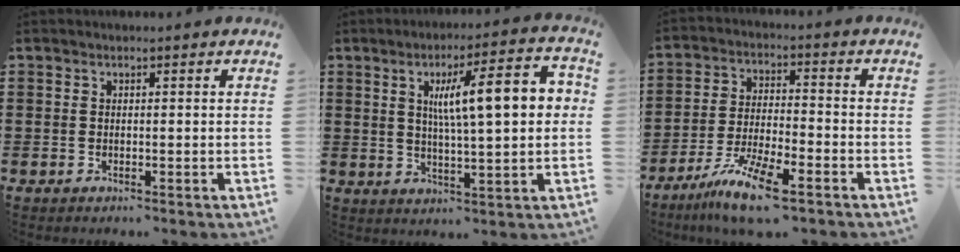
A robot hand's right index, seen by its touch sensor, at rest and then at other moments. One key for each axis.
{"total": 11.7, "fx": 2.7, "fy": 2.5, "fz": 11.1, "tx": -0.193, "ty": 0.008, "tz": 0.037}
{"total": 9.8, "fx": -7.0, "fy": 1.2, "fz": 6.8, "tx": -0.153, "ty": -0.007, "tz": -0.138}